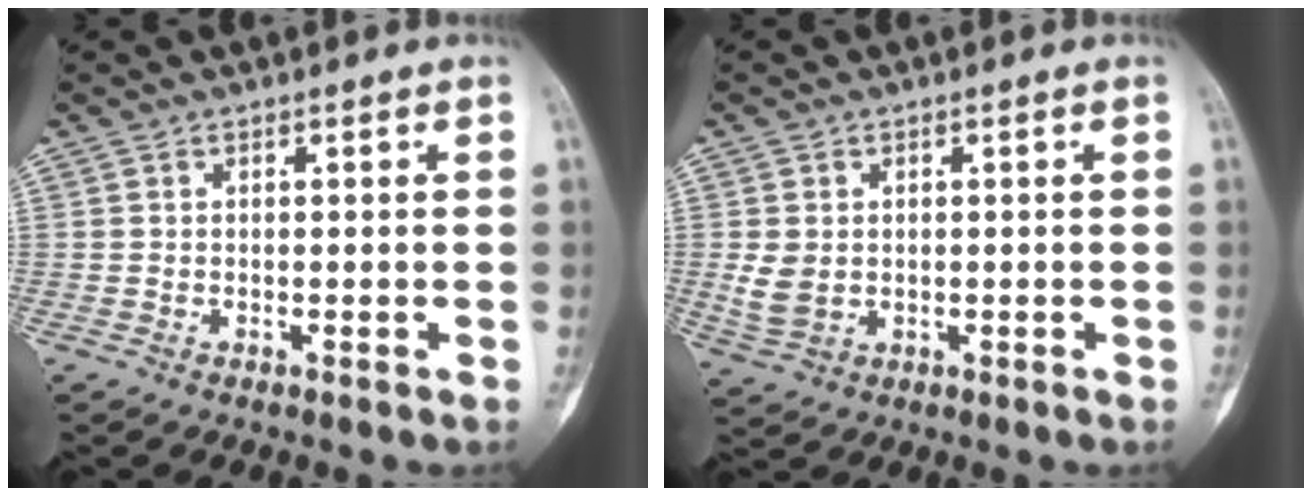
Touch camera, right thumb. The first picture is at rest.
{"total": 4.4, "force": [0.1, 3.4, 2.8], "torque": [-0.051, -0.002, 0.011]}